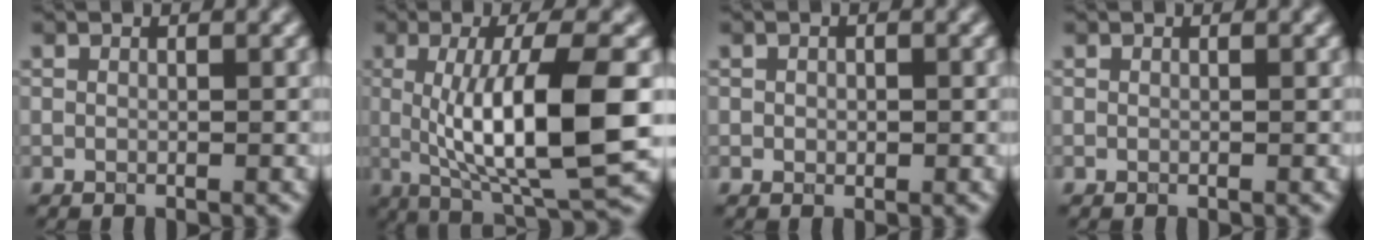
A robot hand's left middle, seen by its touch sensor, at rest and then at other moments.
{"total": 10.8, "force": [-0.5, 2.6, 10.5], "torque": [-0.153, -0.006, -0.002]}
{"total": 0.6, "force": [0.0, 0.5, 0.3], "torque": [-0.003, -0.002, -0.001]}
{"total": 0.0}